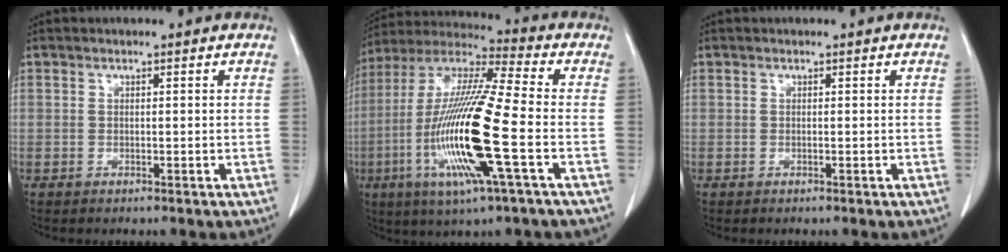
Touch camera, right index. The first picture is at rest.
{"total": 19.4, "force": [-5.1, 0.9, 18.7], "torque": [-0.394, -0.019, -0.102]}
{"total": 0.0}